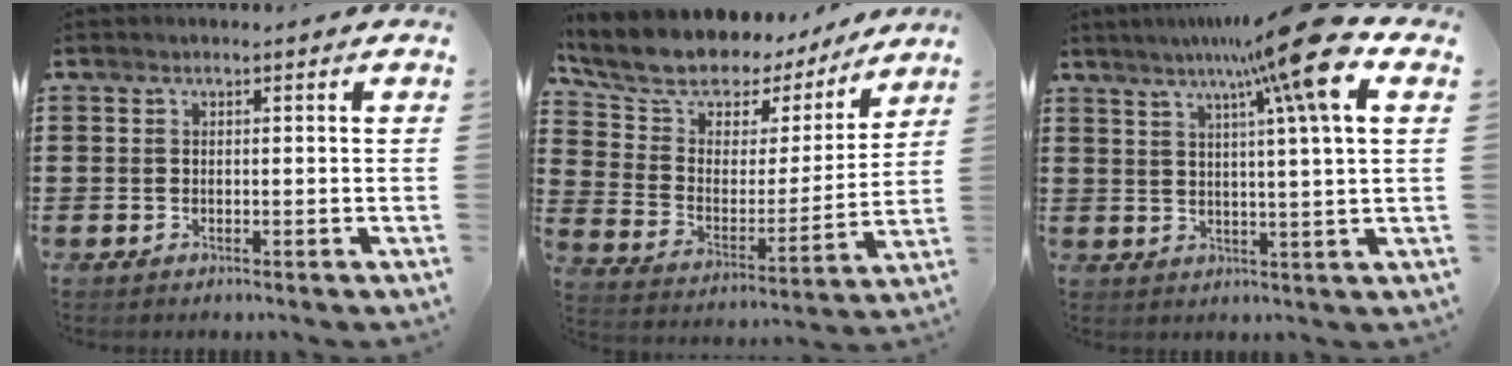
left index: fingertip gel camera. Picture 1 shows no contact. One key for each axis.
{"total": 9.1, "fx": 7.9, "fy": 3.9, "fz": 2.4, "tx": -0.085, "ty": -0.055, "tz": 0.138}
{"total": 12.0, "fx": 6.0, "fy": -1.1, "fz": 10.4, "tx": -0.179, "ty": -0.013, "tz": 0.083}